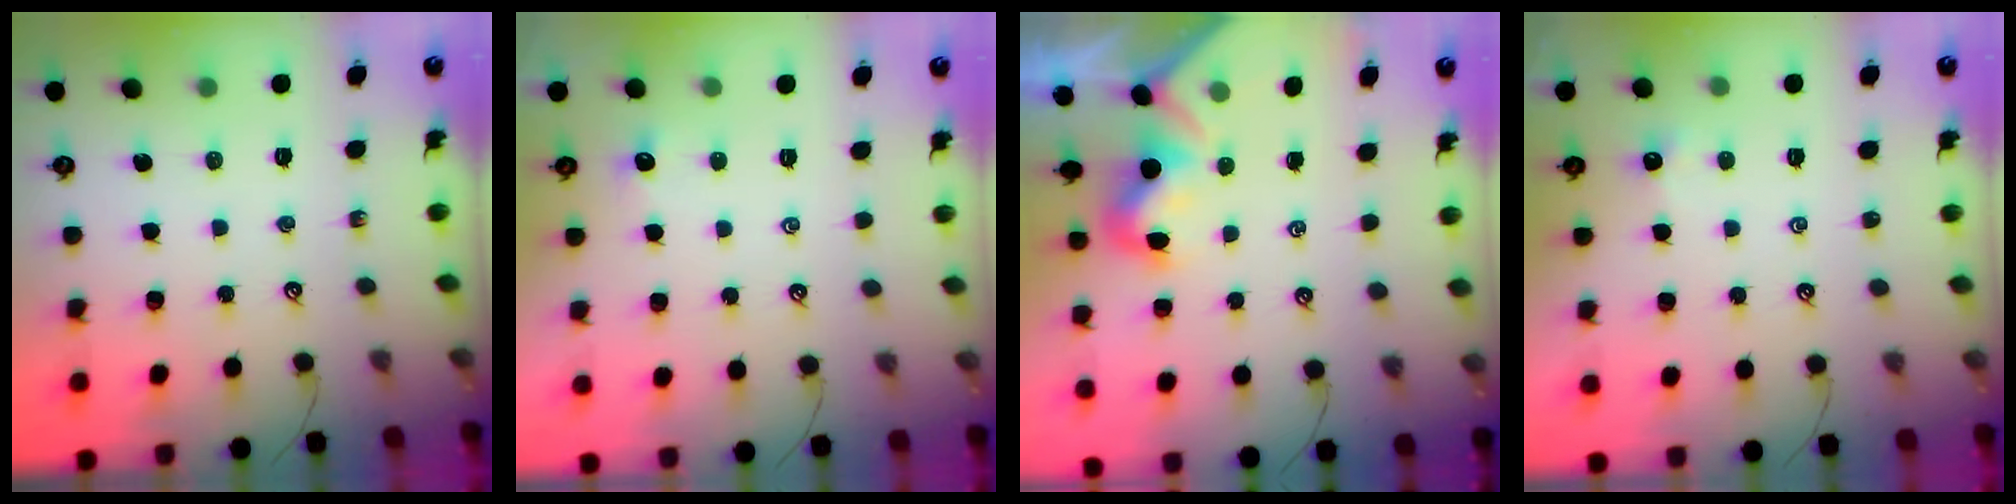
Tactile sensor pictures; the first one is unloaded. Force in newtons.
{"total": 1.0, "press": 0.9, "slide": 0.5}
{"total": 1.0, "press": 0.7, "slide": 0.6}
{"total": 0.0}